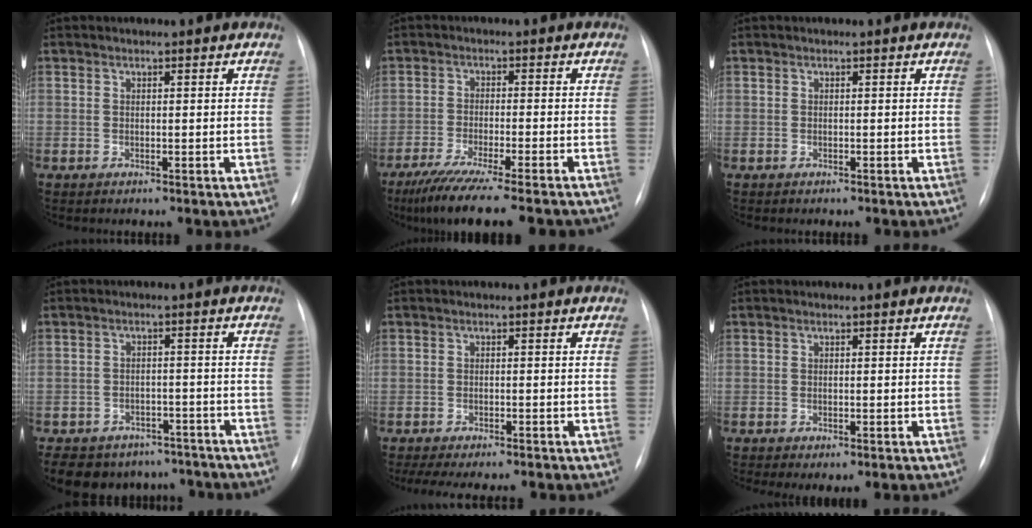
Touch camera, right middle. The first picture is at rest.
{"total": 14.4, "force": [-12.0, 0.3, 8.0], "torque": [-0.120, -0.043, -0.187]}
{"total": 0.0}
{"total": 13.0, "force": [-10.8, 6.6, 2.9], "torque": [-0.052, 0.012, -0.128]}
{"total": 8.9, "force": [-7.6, 1.9, 4.2], "torque": [-0.059, -0.003, -0.103]}
{"total": 2.5, "force": [-1.7, 0.7, 1.7], "torque": [-0.019, -0.009, -0.020]}